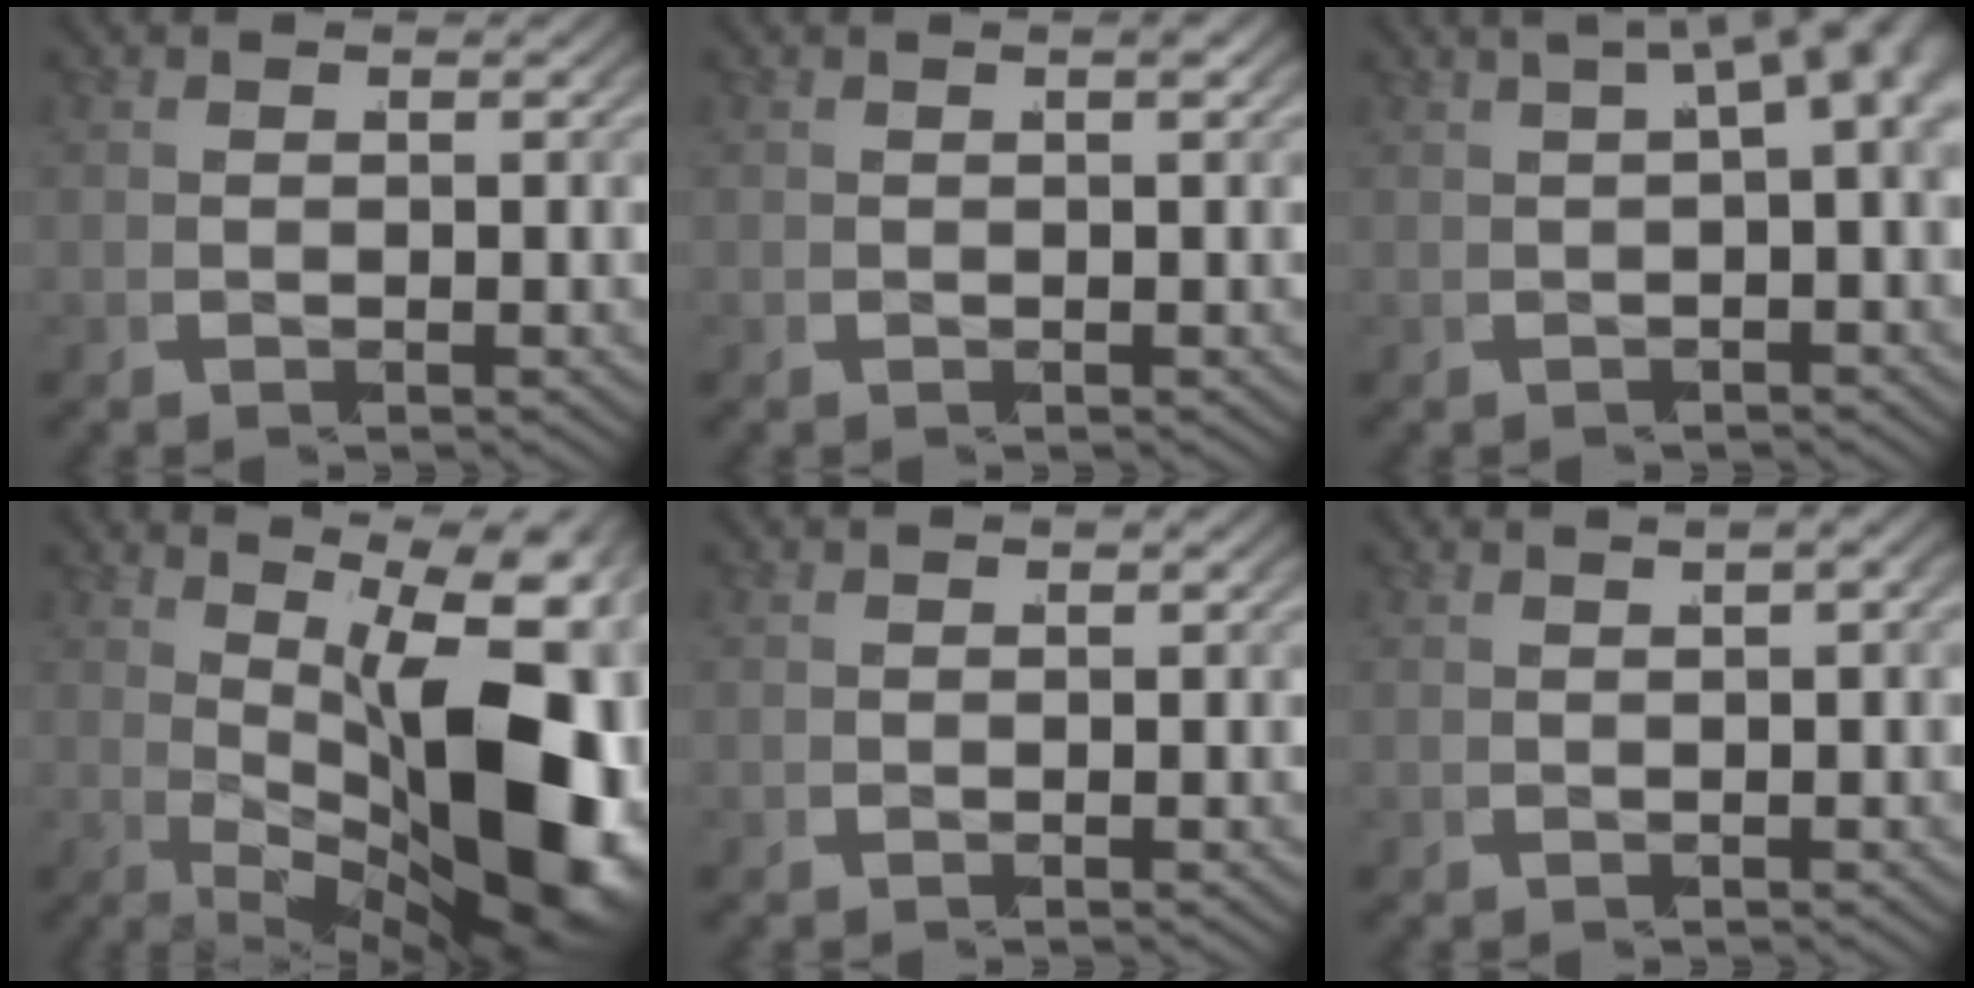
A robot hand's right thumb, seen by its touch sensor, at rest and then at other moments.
{"total": 1.9, "force": [0.9, 0.7, 1.5], "torque": [-0.011, 0.008, 0.009]}
{"total": 8.8, "force": [2.8, 5.0, 6.7], "torque": [-0.072, 0.030, 0.023]}
{"total": 21.0, "force": [-0.5, 11.3, 17.7], "torque": [-0.255, -0.036, 0.016]}
{"total": 0.0}
{"total": 2.7, "force": [0.9, 1.3, 2.2], "torque": [-0.019, 0.015, 0.007]}